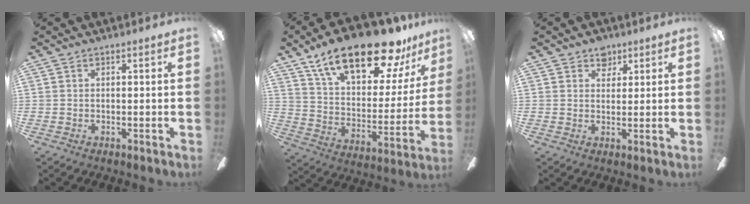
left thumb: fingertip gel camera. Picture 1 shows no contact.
{"total": 23.6, "force": [17.1, 8.4, 13.9], "torque": [-0.235, -0.105, 0.292]}
{"total": 4.3, "force": [3.1, 2.8, 1.0], "torque": [0.003, -0.014, 0.052]}